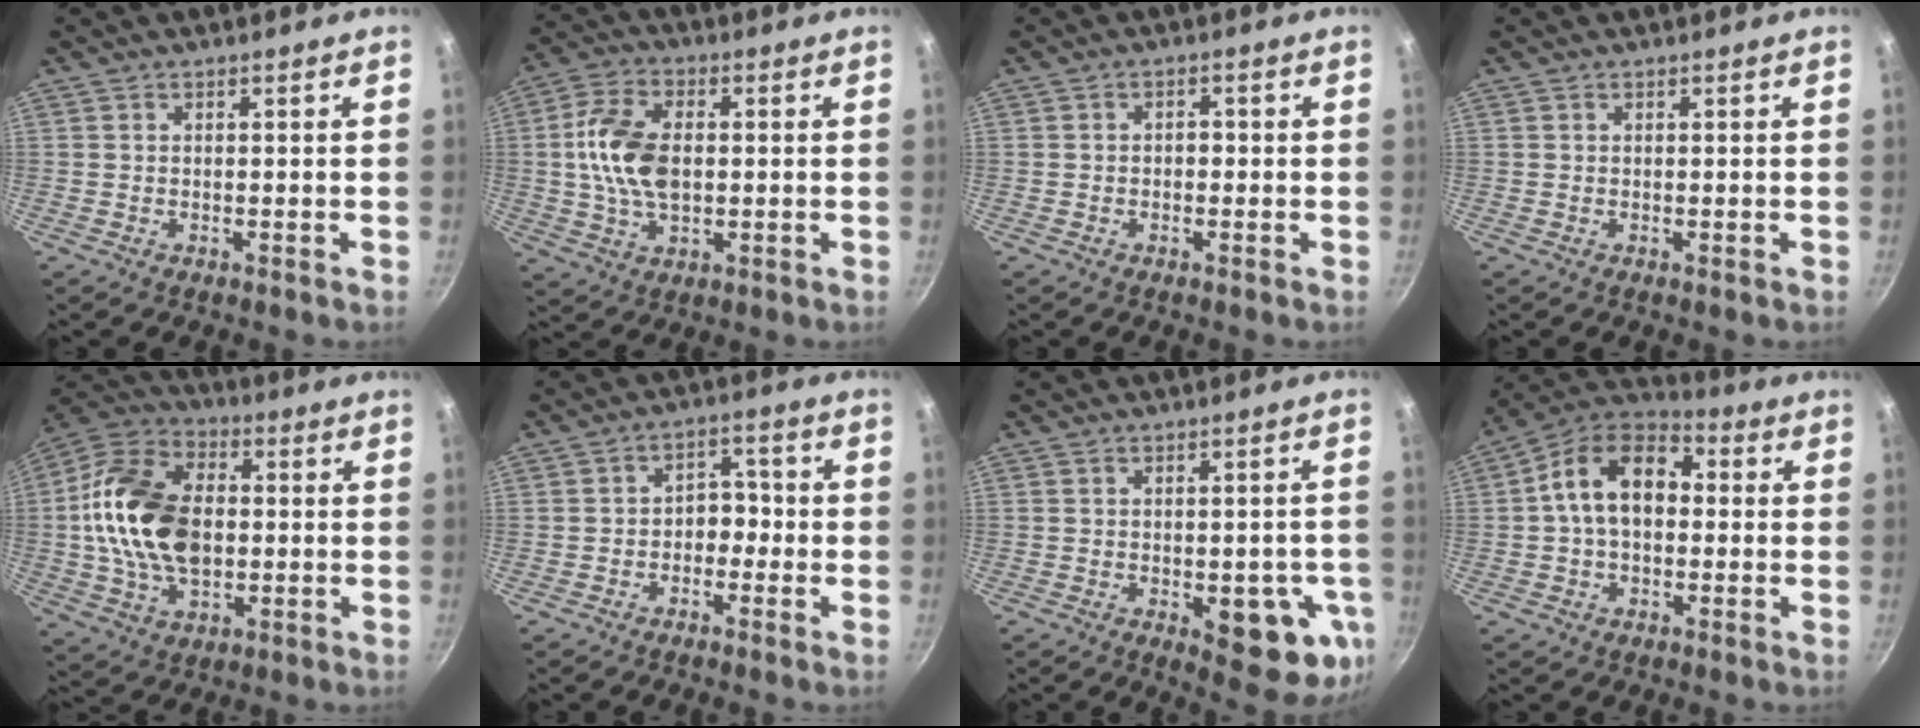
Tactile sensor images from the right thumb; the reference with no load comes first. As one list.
[{"total": 12.2, "force": [0.4, 7.4, 9.7], "torque": [-0.177, 0.015, 0.001]}, {"total": 1.5, "force": [-0.4, 1.1, 0.9], "torque": [-0.011, 0.008, -0.008]}, {"total": 0.0}, {"total": 20.2, "force": [0.1, 13.2, 15.2], "torque": [-0.263, 0.023, -0.007]}, {"total": 4.6, "force": [-1.5, 3.4, 2.7], "torque": [0.001, 0.028, -0.031]}, {"total": 12.6, "force": [-3.4, 5.4, 10.9], "torque": [-0.093, -0.003, -0.037]}, {"total": 13.5, "force": [0.9, 9.0, 10.0], "torque": [-0.133, 0.036, -0.006]}]